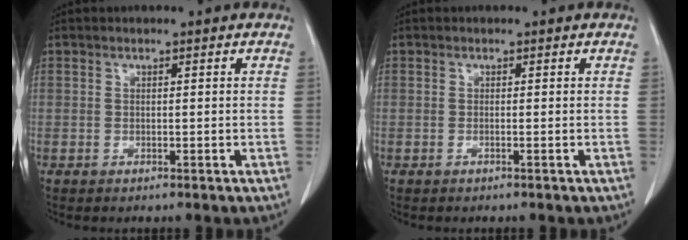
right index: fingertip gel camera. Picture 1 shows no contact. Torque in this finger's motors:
{"motor_torque": [0.00, 0.00, 0.00, 0.00]}